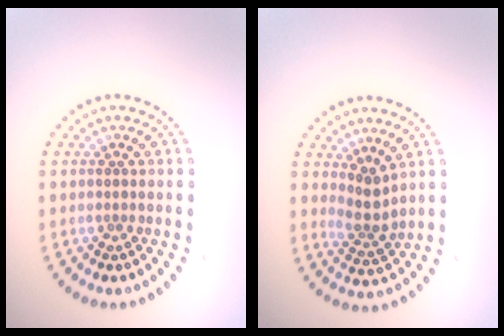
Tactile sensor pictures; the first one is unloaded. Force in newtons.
{"total": 2.3, "press": 1.6, "slide": 1.6}